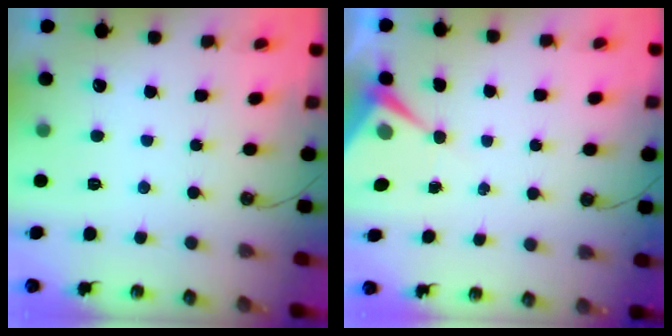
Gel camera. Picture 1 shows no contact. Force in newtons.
{"total": 6.1, "press": 6.1, "slide": 0.5}